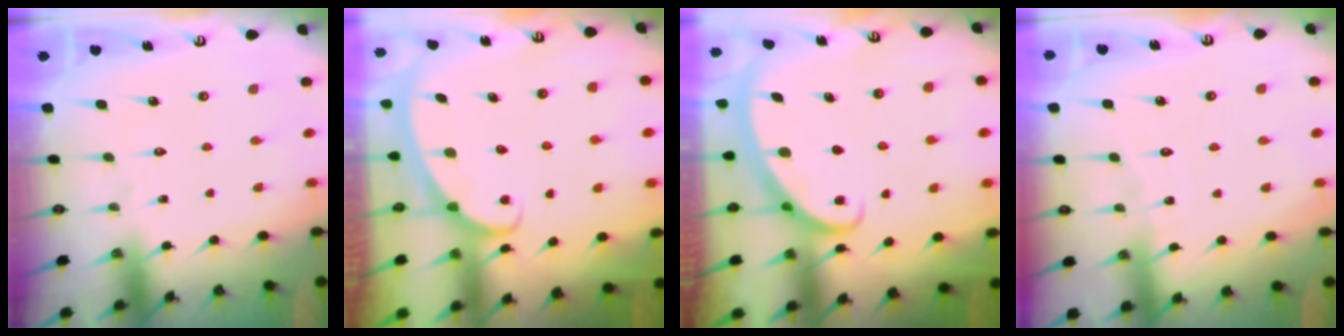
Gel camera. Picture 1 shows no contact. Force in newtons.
{"total": 2.3, "press": 2.3, "slide": 0.3}
{"total": 2.5, "press": 2.5, "slide": 0.4}
{"total": 4.8, "press": 4.8, "slide": 0.5}